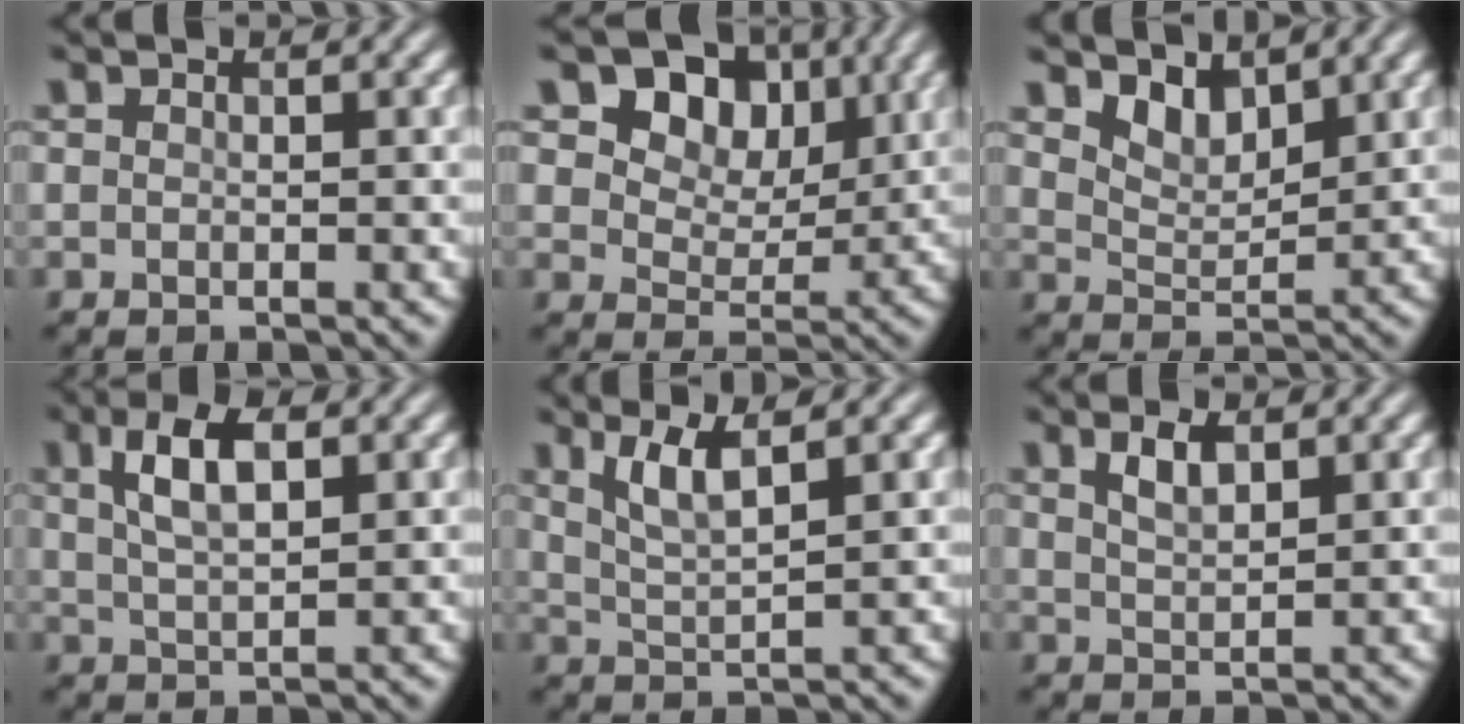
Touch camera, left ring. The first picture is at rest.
{"total": 9.6, "force": [4.6, 6.9, 4.8], "torque": [-0.092, 0.002, 0.075]}
{"total": 2.7, "force": [2.2, 1.1, 1.0], "torque": [-0.027, -0.009, 0.040]}
{"total": 4.7, "force": [1.8, 2.0, 3.8], "torque": [-0.077, 0.009, 0.033]}
{"total": 3.2, "force": [1.7, 0.7, 2.6], "torque": [-0.051, -0.003, 0.037]}
{"total": 2.4, "force": [1.3, 0.9, 1.8], "torque": [-0.037, 0.003, 0.027]}